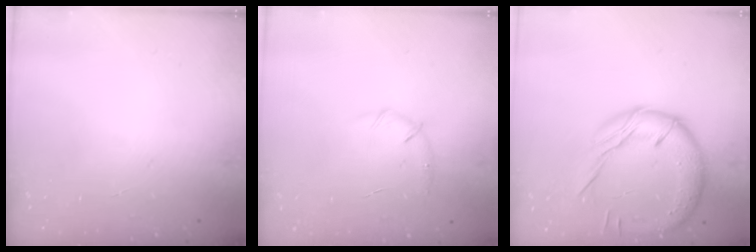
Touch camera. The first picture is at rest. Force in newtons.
{"total": 6.4, "press": 6.2, "slide": 1.6}
{"total": 17.0, "press": 16.9, "slide": 1.0}